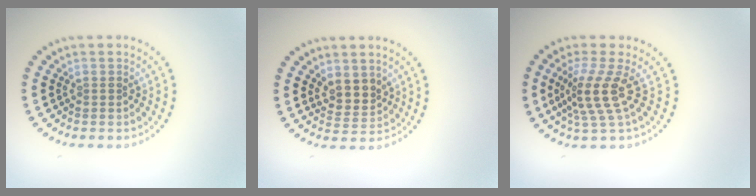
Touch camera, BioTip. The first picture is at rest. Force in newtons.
{"total": 2.5, "press": 2.2, "slide": 1.1}
{"total": 3.7, "press": 2.7, "slide": 2.5}